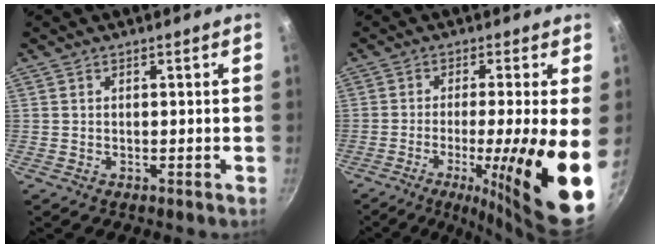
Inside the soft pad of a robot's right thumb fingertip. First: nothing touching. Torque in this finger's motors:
{"motor_torque": [0.66, 2.23, 0.48, 0.21, 0.20]}